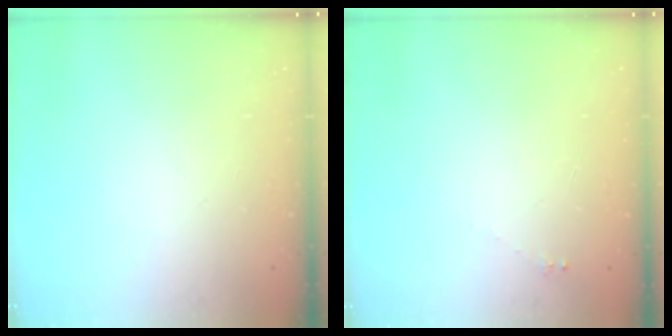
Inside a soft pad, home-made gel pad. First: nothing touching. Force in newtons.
{"total": 1.7, "press": 1.6, "slide": 0.2}